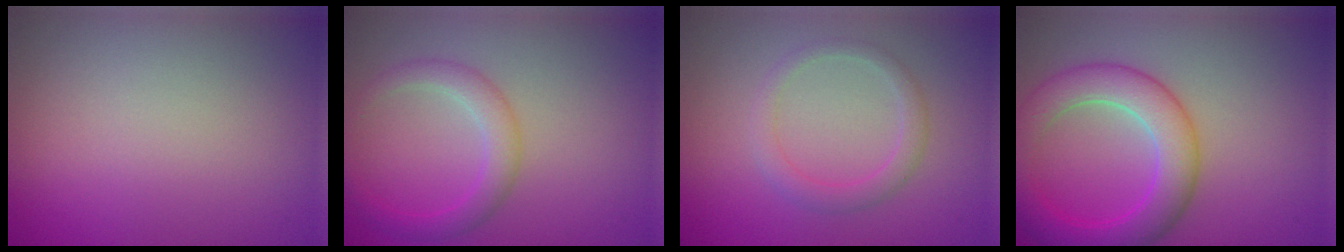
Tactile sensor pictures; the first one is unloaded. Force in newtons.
{"total": 2.7, "press": 2.7, "slide": 0.1}
{"total": 2.1, "press": 2.1, "slide": 0.1}
{"total": 6.0, "press": 6.0, "slide": 0.3}